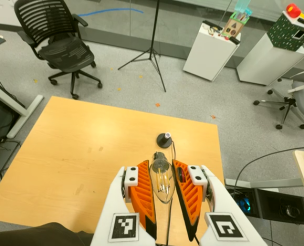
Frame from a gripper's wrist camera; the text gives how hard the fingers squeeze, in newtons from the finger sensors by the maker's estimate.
{"total": 11.5, "left": 11.7, "right": 11.3}